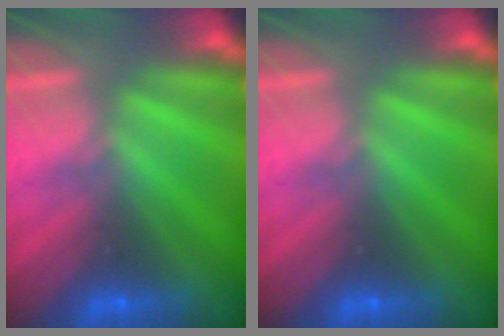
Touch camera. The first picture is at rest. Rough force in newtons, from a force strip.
{"total": 0.0}